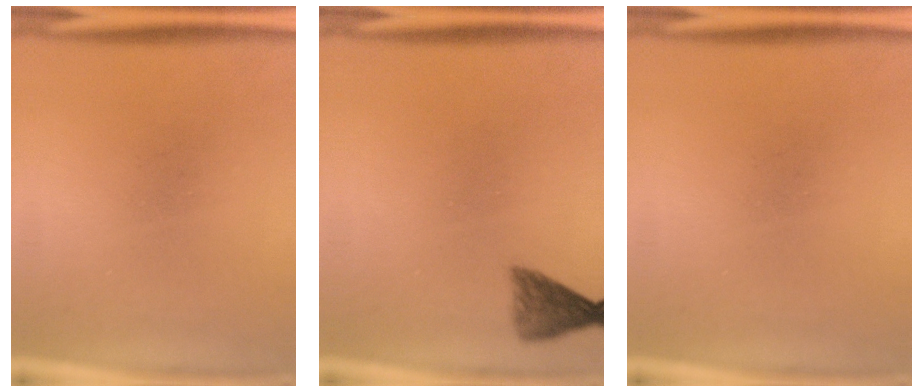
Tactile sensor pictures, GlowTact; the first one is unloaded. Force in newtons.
{"total": 3.2}
{"total": 0.0}